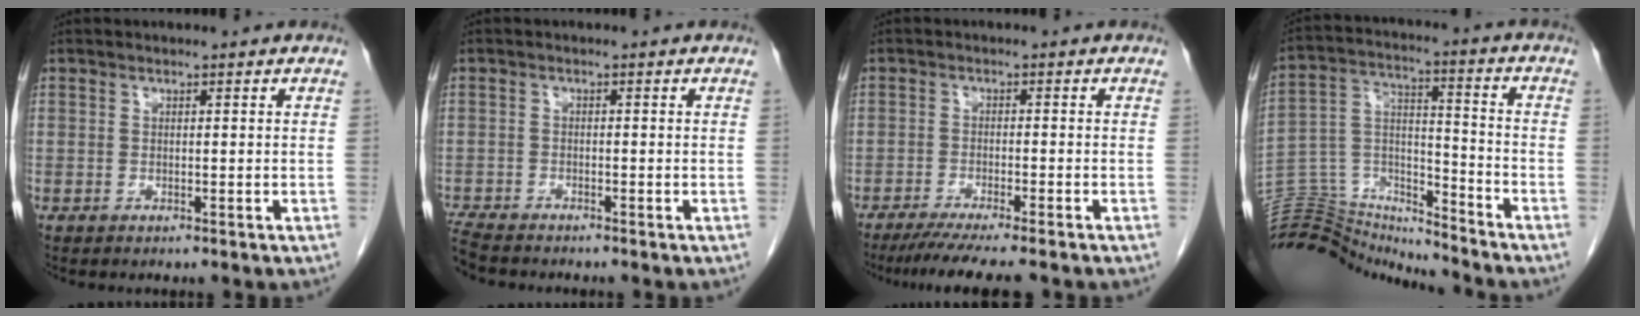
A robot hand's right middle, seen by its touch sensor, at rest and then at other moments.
{"total": 4.4, "force": [-4.1, 0.7, 1.3], "torque": [-0.029, -0.018, -0.078]}
{"total": 9.4, "force": [-7.9, -0.1, 5.1], "torque": [-0.062, -0.023, -0.121]}
{"total": 15.7, "force": [-15.6, 1.6, 1.0], "torque": [-0.022, 0.058, -0.271]}